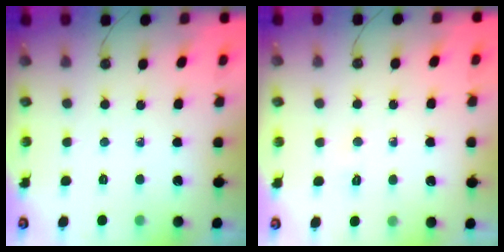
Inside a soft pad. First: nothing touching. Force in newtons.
{"total": 2.5, "press": 2.5, "slide": 0.3}